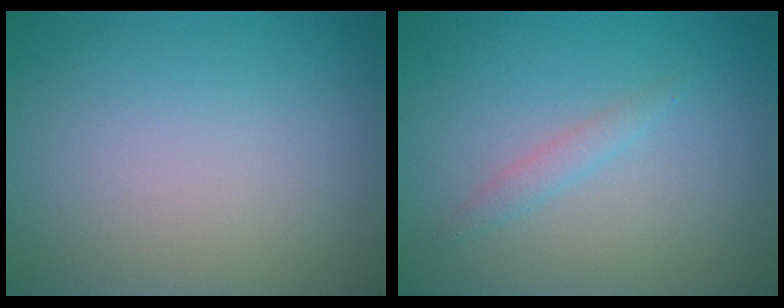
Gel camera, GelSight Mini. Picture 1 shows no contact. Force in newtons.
{"total": 1.2, "press": 1.2, "slide": 0.1}